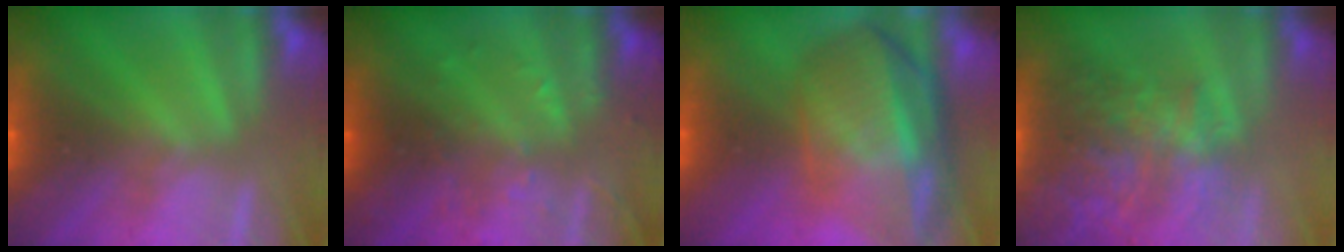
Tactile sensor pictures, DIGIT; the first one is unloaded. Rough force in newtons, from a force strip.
{"total": 3.1}
{"total": 7.2}
{"total": 9.5}